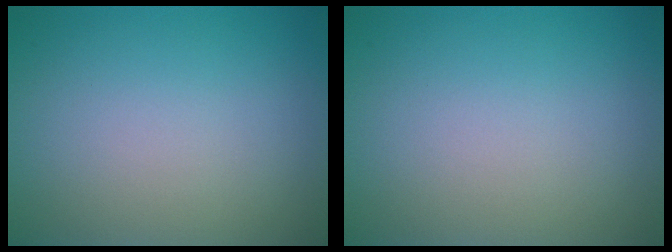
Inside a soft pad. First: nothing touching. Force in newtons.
{"total": 0.0}